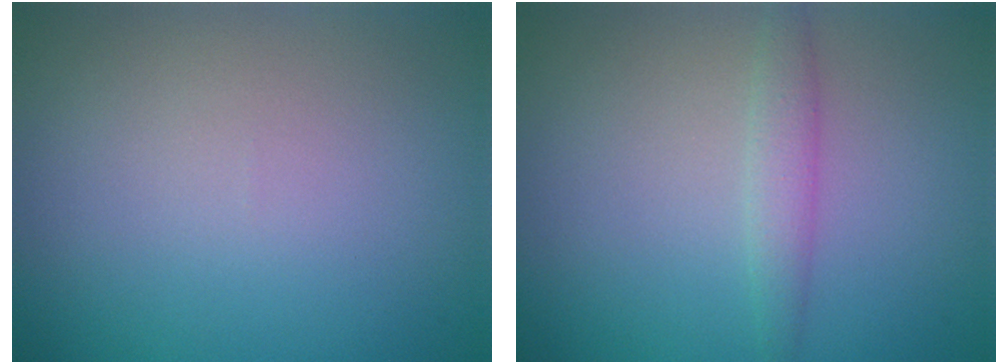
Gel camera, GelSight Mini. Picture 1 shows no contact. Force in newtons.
{"total": 1.7, "press": 1.7, "slide": 0.1}